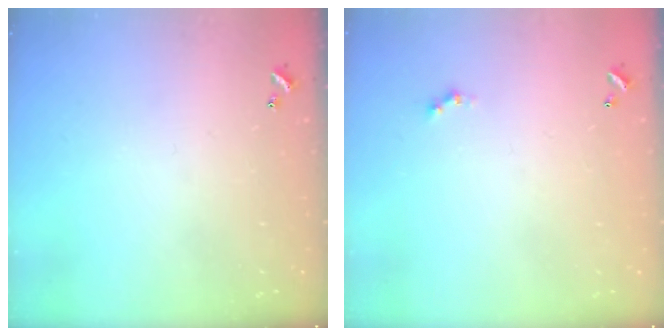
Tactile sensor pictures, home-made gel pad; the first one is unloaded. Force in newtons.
{"total": 0.0}